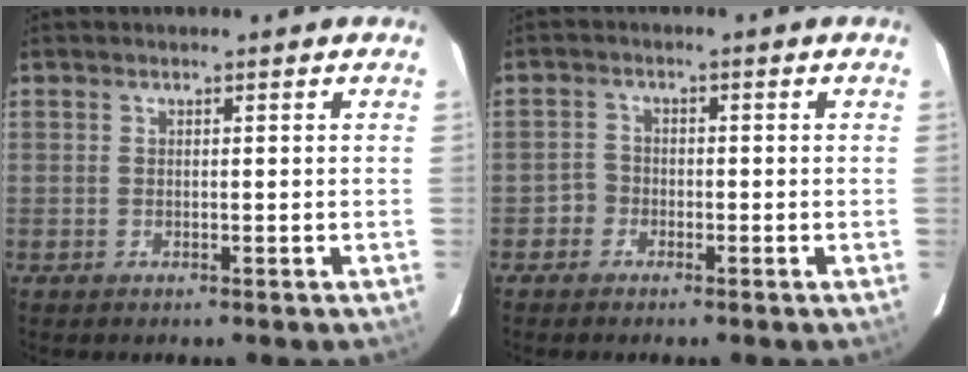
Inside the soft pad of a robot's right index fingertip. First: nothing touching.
{"total": 2.4, "force": [-1.5, 1.9, -0.1], "torque": [-0.001, 0.009, -0.029]}